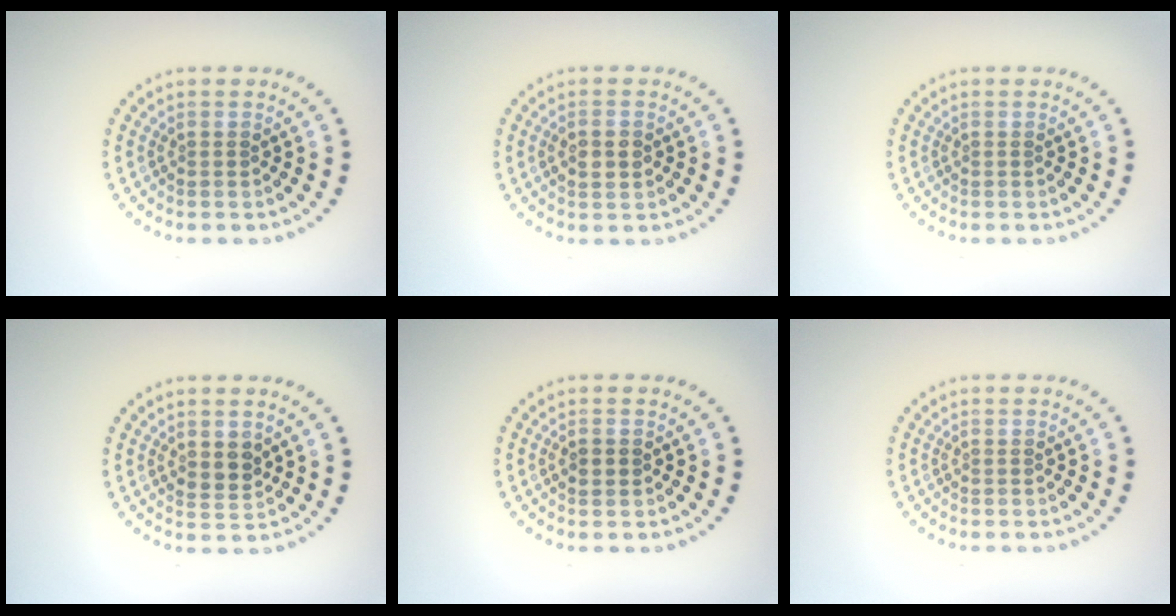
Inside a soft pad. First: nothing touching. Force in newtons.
{"total": 1.9, "press": 1.9, "slide": 0.1}
{"total": 0.0}
{"total": 1.9, "press": 1.7, "slide": 0.8}
{"total": 1.7, "press": 1.7, "slide": 0.2}
{"total": 0.0}